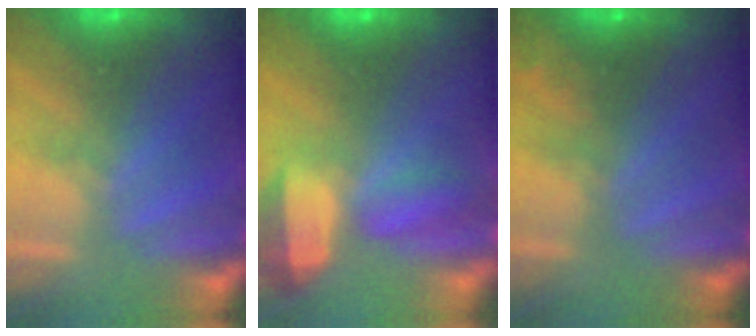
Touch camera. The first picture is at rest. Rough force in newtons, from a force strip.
{"total": 6.7}
{"total": 2.4}